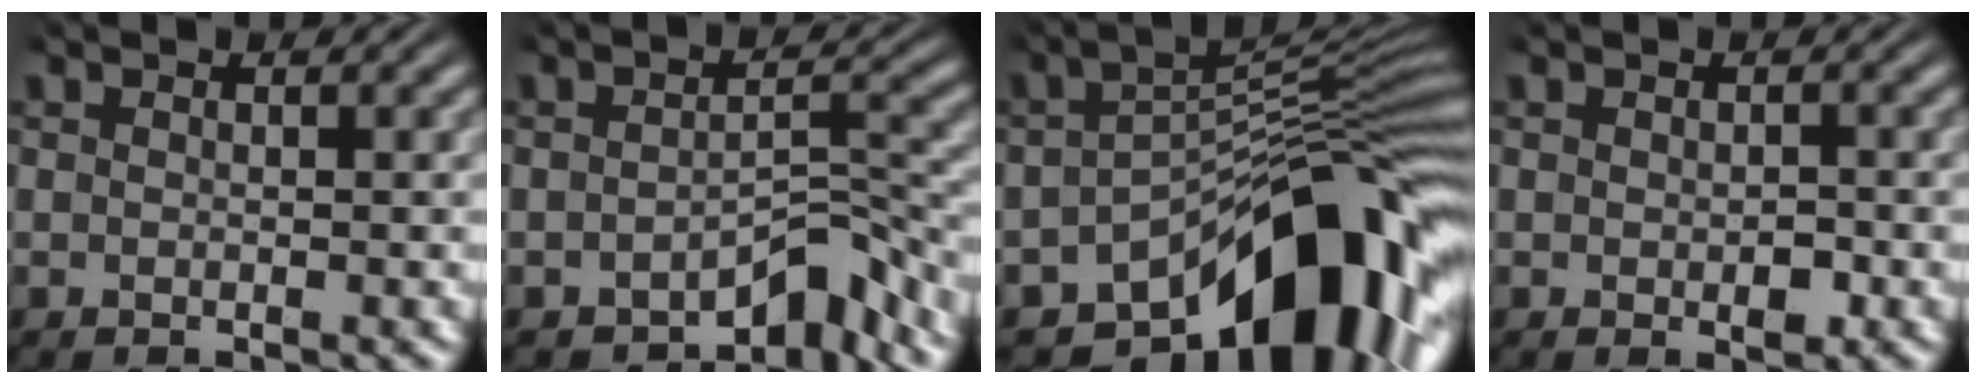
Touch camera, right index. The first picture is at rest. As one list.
[{"total": 4.8, "force": [-3.8, 1.2, 2.7], "torque": [-0.028, -0.004, -0.055]}, {"total": 13.6, "force": [-6.1, 6.1, 10.6], "torque": [-0.147, -0.018, -0.083]}, {"total": 1.3, "force": [-0.4, 0.8, 0.9], "torque": [-0.021, -0.009, -0.004]}]